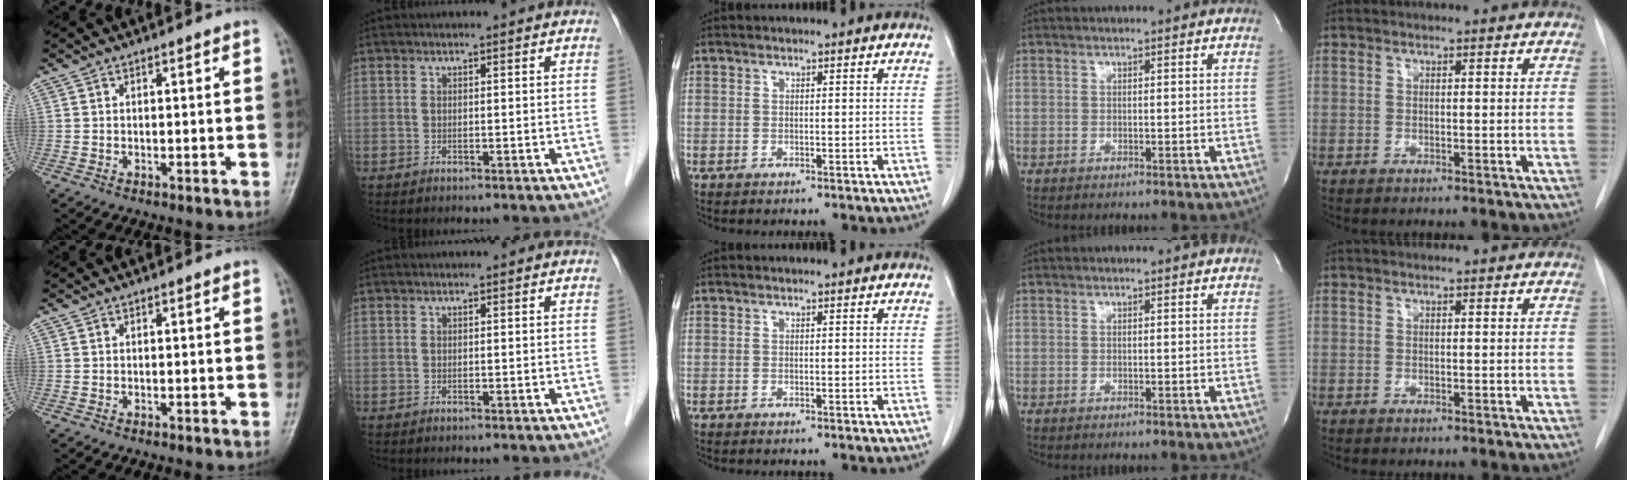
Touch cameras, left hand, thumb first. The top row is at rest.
{}